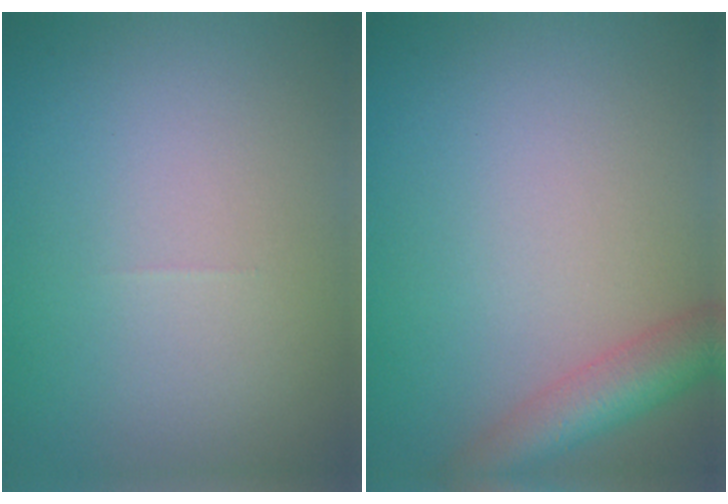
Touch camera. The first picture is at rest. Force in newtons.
{"total": 4.4, "press": 4.4, "slide": 0.3}